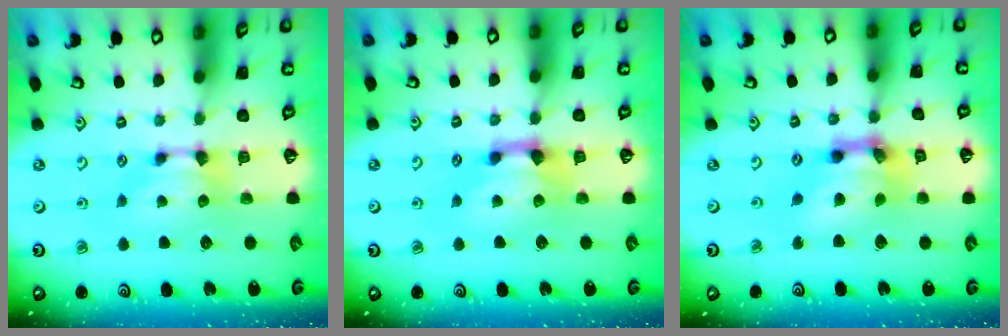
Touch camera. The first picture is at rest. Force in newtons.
{"total": 1.6, "press": 0.9, "slide": 1.3}
{"total": 8.4, "press": 7.6, "slide": 3.4}